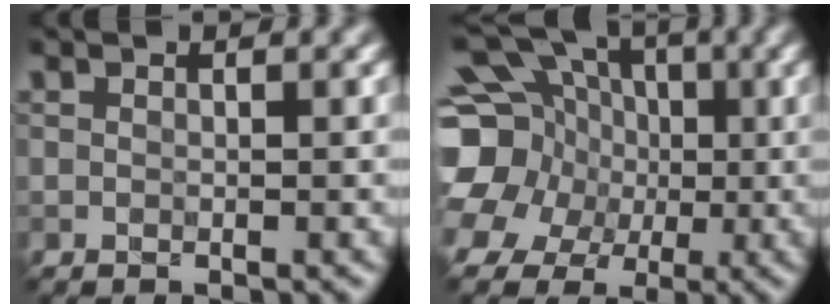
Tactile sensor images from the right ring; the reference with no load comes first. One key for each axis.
{"total": 16.3, "fx": 1.3, "fy": 14.8, "fz": 6.8, "tx": -0.177, "ty": 0.017, "tz": -0.009}